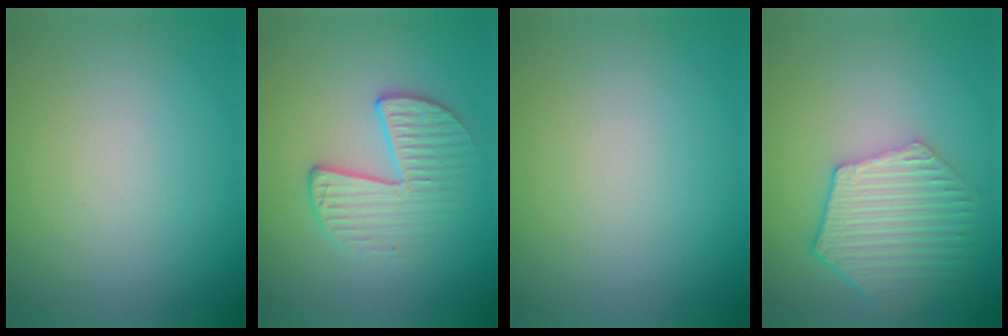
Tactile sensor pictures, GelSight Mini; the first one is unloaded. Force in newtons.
{"total": 3.5, "press": 2.9, "slide": 2.0}
{"total": 0.0}
{"total": 5.8, "press": 4.7, "slide": 3.4}